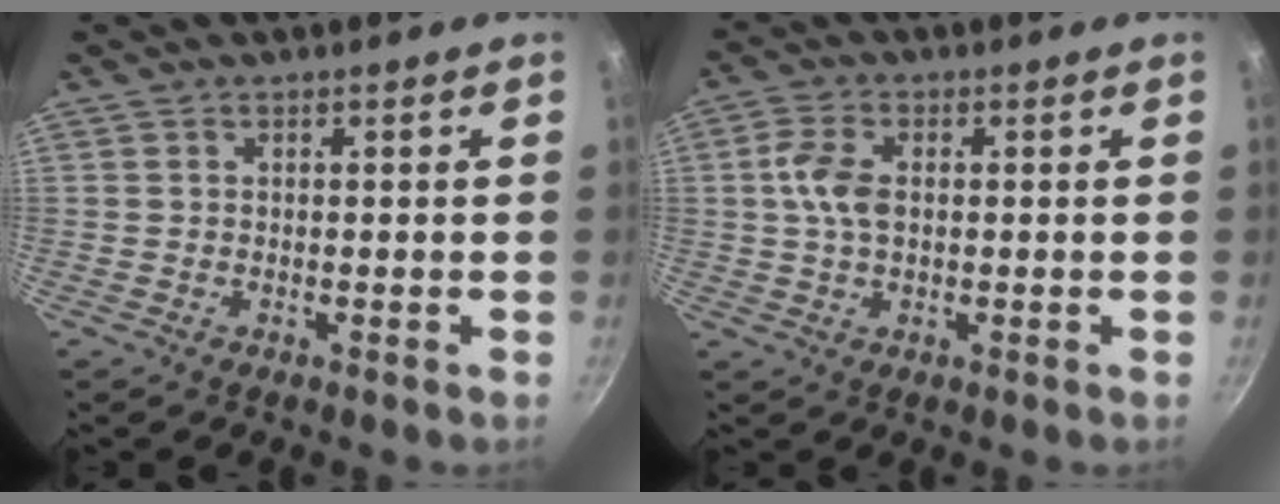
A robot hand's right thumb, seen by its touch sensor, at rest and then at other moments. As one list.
[{"total": 5.9, "force": [0.5, 3.5, 4.7], "torque": [-0.093, 0.010, 0.006]}]